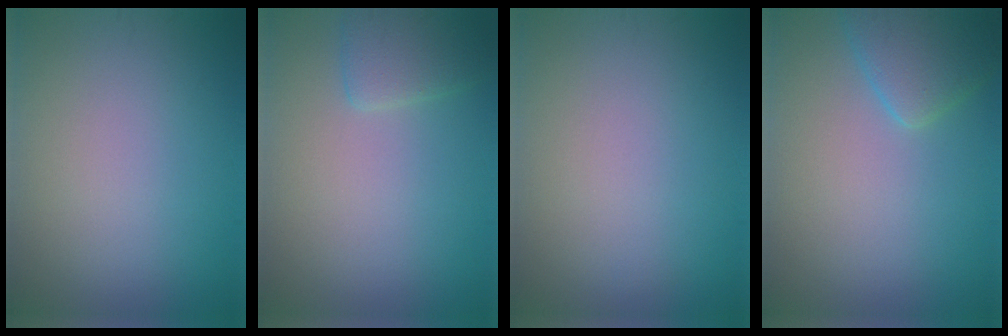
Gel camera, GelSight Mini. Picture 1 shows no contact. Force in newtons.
{"total": 2.2, "press": 2.1, "slide": 0.2}
{"total": 0.0}
{"total": 3.3, "press": 3.3, "slide": 0.3}